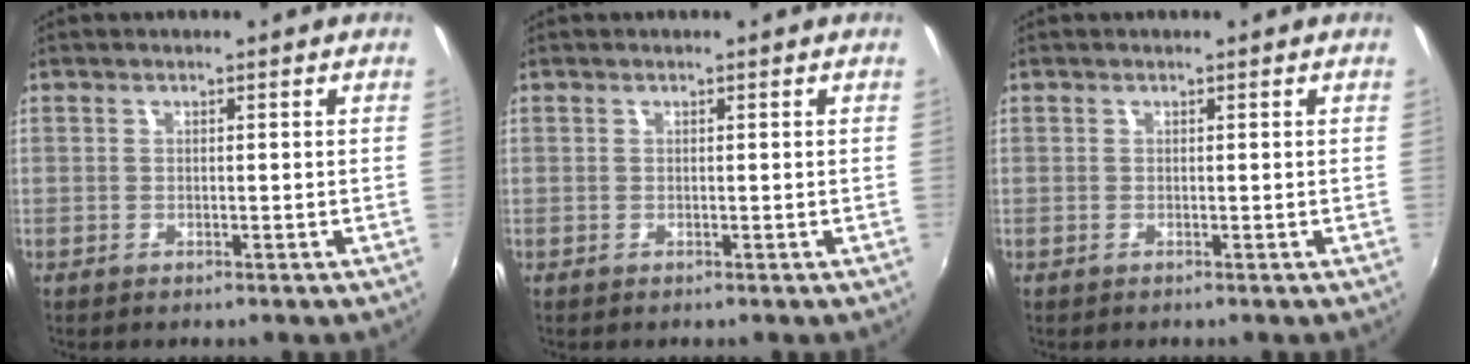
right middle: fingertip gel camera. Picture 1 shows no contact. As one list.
[{"total": 0.0}, {"total": 0.0}]